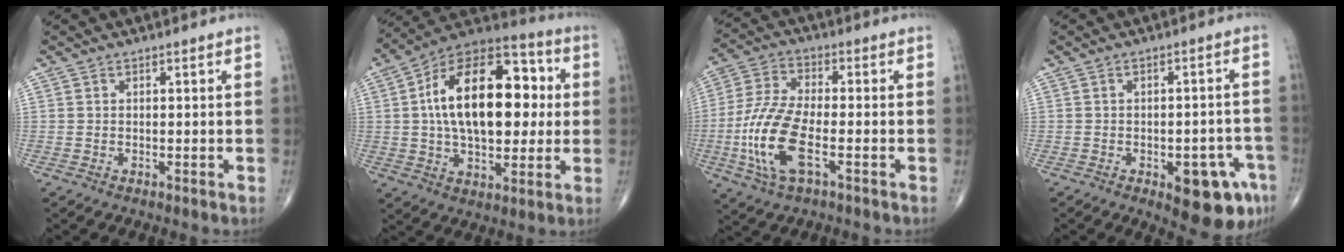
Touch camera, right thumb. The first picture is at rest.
{"total": 24.5, "force": [2.8, 13.4, 20.3], "torque": [-0.308, 0.023, 0.039]}
{"total": 13.6, "force": [-3.8, 5.2, 12.0], "torque": [-0.271, 0.011, -0.075]}
{"total": 11.4, "force": [-5.2, 4.7, 9.0], "torque": [-0.084, 0.023, -0.057]}